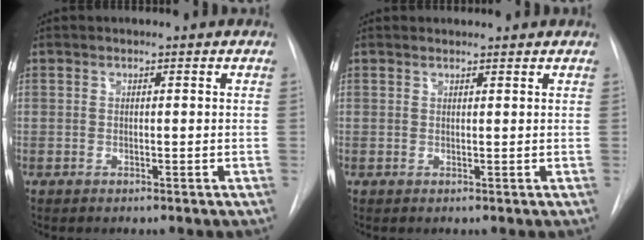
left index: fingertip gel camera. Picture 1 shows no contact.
{"total": 1.5, "force": [1.4, 0.1, 0.0], "torque": [-0.010, 0.012, 0.024]}